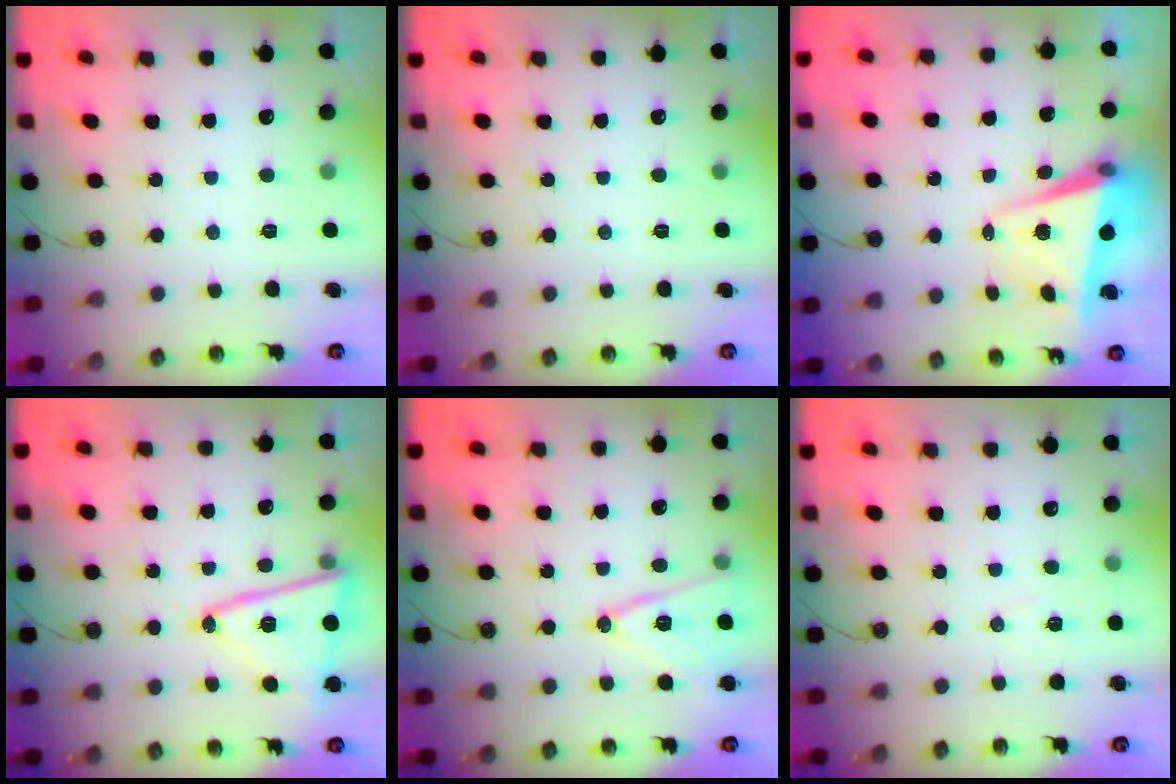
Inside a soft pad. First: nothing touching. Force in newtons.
{"total": 0.0}
{"total": 5.3, "press": 4.9, "slide": 2.0}
{"total": 14.9, "press": 14.8, "slide": 1.8}
{"total": 12.6, "press": 12.1, "slide": 3.3}
{"total": 5.8, "press": 5.1, "slide": 2.7}